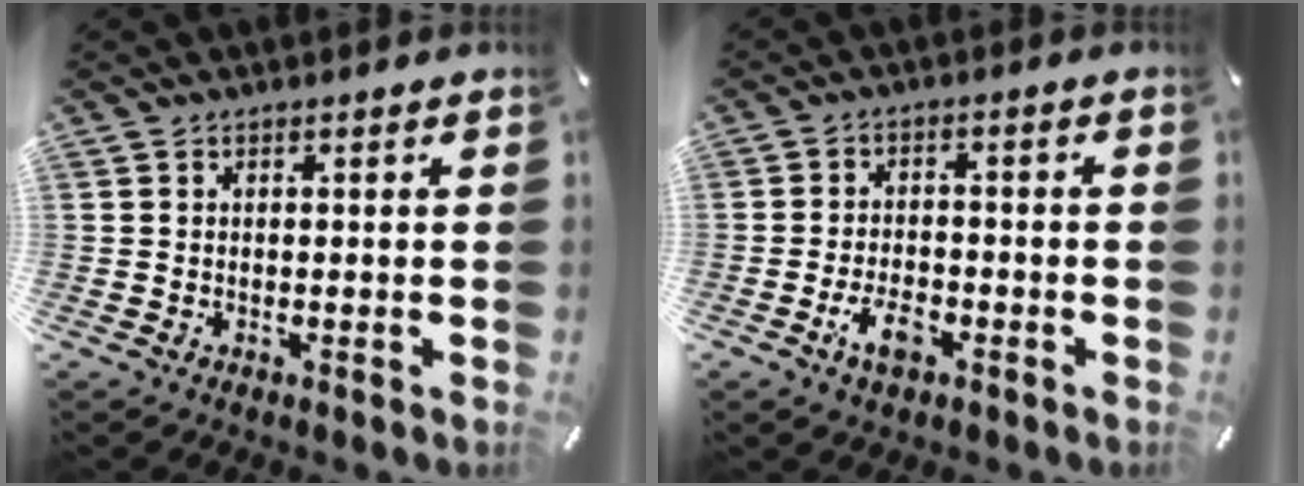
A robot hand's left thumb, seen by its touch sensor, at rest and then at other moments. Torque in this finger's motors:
{"motor_torque": [-0.10, 0.25, 0.02, 0.04, 0.03]}